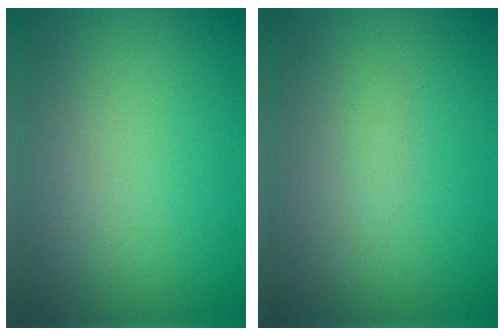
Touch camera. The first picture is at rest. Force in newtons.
{"total": 0.5, "press": 0.5, "slide": 0.0}